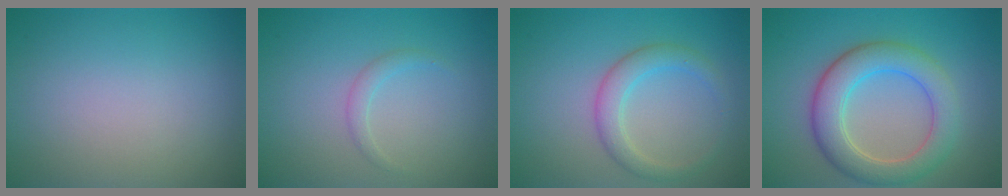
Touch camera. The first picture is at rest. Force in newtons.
{"total": 1.1, "press": 1.1, "slide": 0.1}
{"total": 2.8, "press": 2.8, "slide": 0.2}
{"total": 6.0, "press": 5.9, "slide": 0.4}